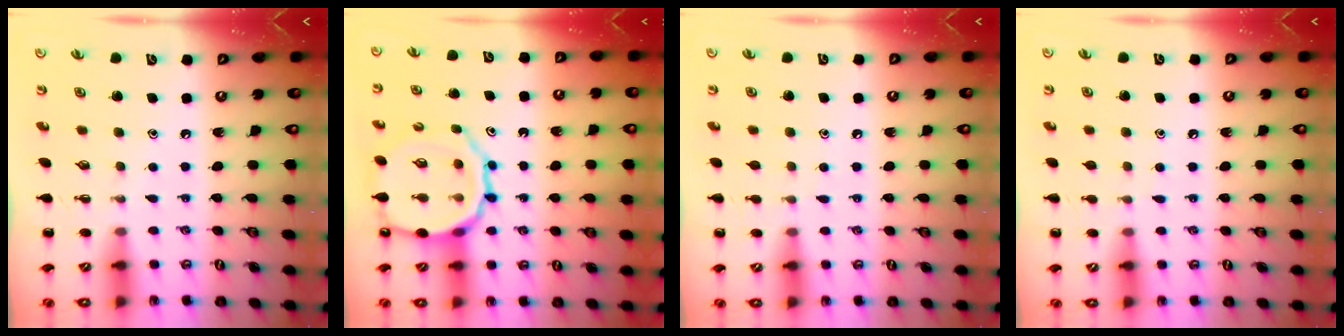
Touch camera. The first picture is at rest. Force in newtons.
{"total": 16.4, "press": 16.3, "slide": 1.9}
{"total": 4.6, "press": 4.4, "slide": 1.5}
{"total": 4.6, "press": 4.4, "slide": 1.5}